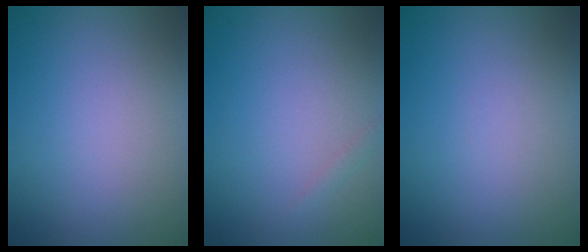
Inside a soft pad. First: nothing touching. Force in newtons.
{"total": 0.6, "press": 0.6, "slide": 0.0}
{"total": 0.0}